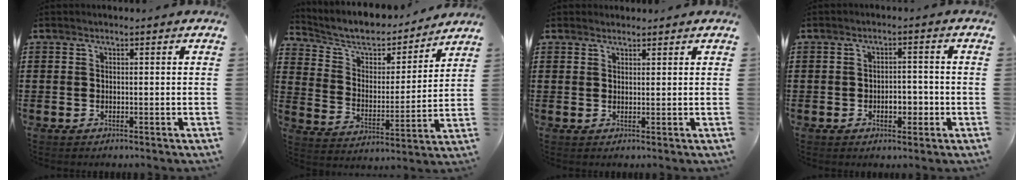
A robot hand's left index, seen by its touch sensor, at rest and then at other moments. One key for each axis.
{"total": 6.7, "fx": 6.0, "fy": 2.3, "fz": 2.0, "tx": -0.073, "ty": -0.039, "tz": 0.100}
{"total": 1.3, "fx": 1.2, "fy": 0.4, "fz": 0.1, "tx": -0.005, "ty": 0.000, "tz": 0.024}
{"total": 3.6, "fx": -1.2, "fy": 2.0, "fz": 2.8, "tx": -0.046, "ty": 0.002, "tz": -0.026}